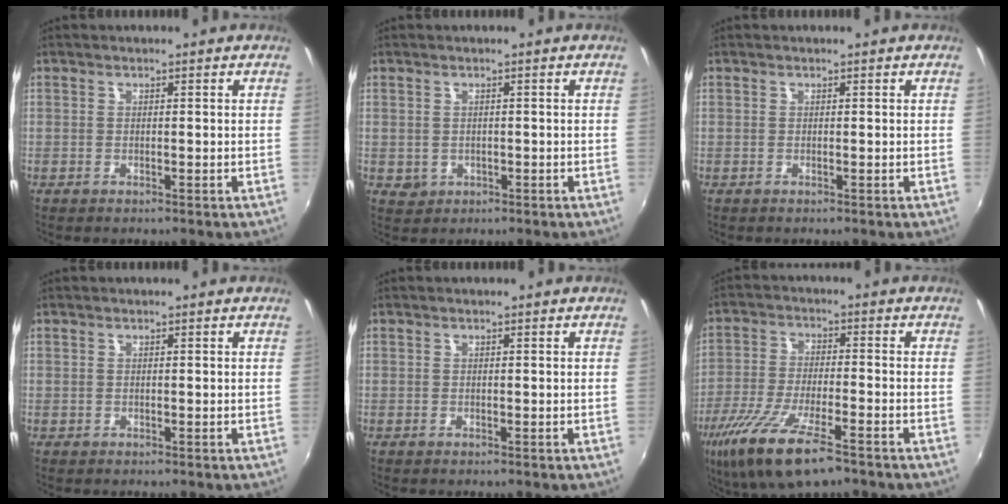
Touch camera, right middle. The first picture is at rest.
{"total": 2.1, "force": [-0.1, 2.0, 0.7], "torque": [-0.010, 0.000, 0.003]}
{"total": 0.0}
{"total": 0.0}
{"total": 0.0}
{"total": 14.9, "force": [-9.3, 3.9, 11.0], "torque": [-0.234, -0.047, -0.175]}